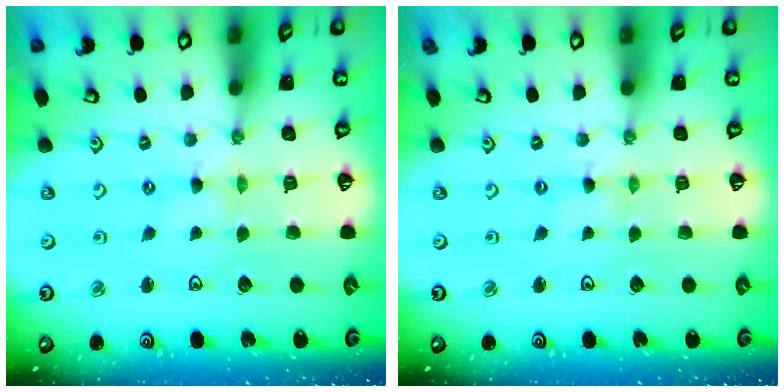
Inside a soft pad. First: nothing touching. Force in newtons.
{"total": 0.0}